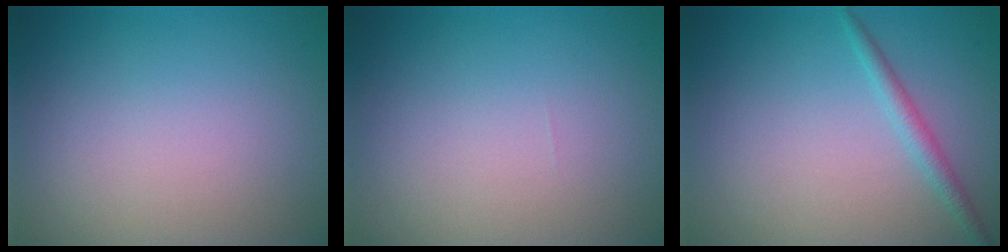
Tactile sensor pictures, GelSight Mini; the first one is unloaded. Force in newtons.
{"total": 0.0}
{"total": 1.6, "press": 1.6, "slide": 0.1}